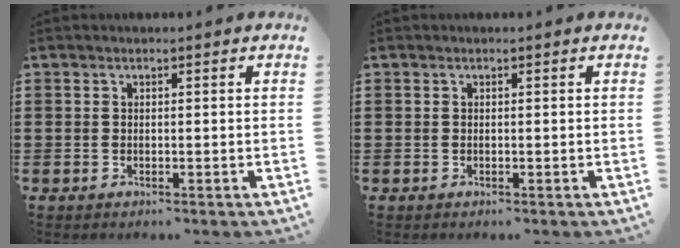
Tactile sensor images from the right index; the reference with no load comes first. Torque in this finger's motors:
{"motor_torque": [-0.01, 0.01, 0.00, 0.00]}